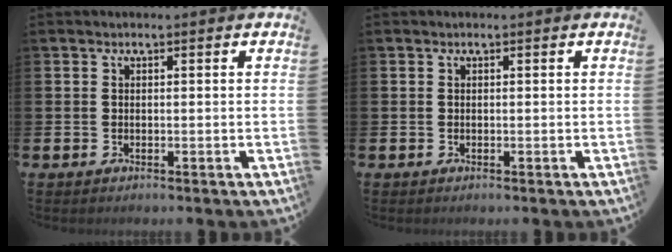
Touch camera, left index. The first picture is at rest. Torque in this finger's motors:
{"motor_torque": [-0.01, 0.00, 0.00, 0.00]}